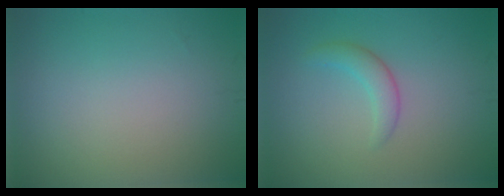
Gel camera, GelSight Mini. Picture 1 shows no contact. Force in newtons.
{"total": 1.9, "press": 1.9, "slide": 0.1}